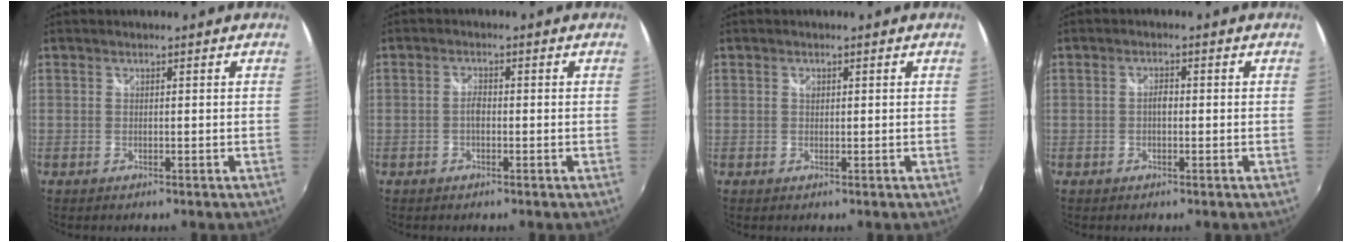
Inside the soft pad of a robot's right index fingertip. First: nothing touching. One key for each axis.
{"total": 1.8, "fx": -0.4, "fy": 0.9, "fz": 1.5, "tx": -0.028, "ty": 0.004, "tz": -0.010}
{"total": 0.8, "fx": 0.2, "fy": 0.7, "fz": 0.3, "tx": -0.004, "ty": 0.002, "tz": 0.002}
{"total": 1.5, "fx": -0.3, "fy": 0.8, "fz": 1.3, "tx": -0.024, "ty": 0.005, "tz": -0.007}